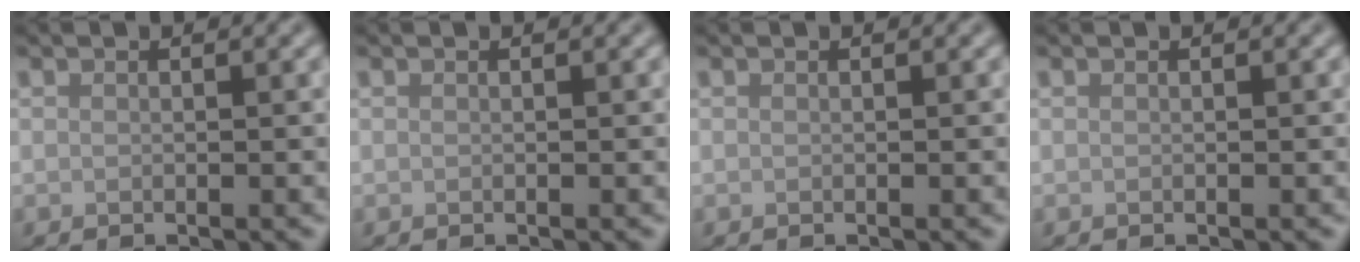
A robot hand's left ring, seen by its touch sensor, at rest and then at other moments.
{"total": 0.0}
{"total": 0.0}
{"total": 0.0}